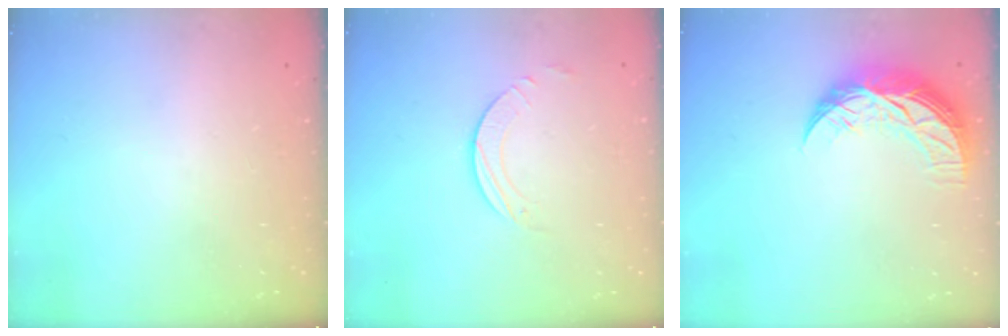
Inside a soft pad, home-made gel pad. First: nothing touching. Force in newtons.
{"total": 2.3, "press": 2.3, "slide": 0.2}
{"total": 11.2, "press": 11.1, "slide": 0.9}